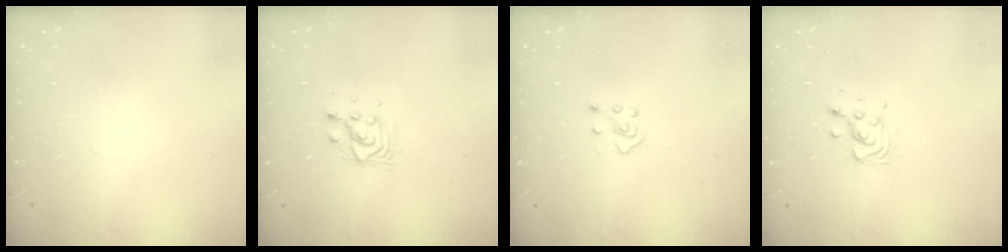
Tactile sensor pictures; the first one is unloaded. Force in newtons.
{"total": 5.4, "press": 5.4, "slide": 0.1}
{"total": 3.4, "press": 3.3, "slide": 0.6}
{"total": 8.3, "press": 8.0, "slide": 2.1}